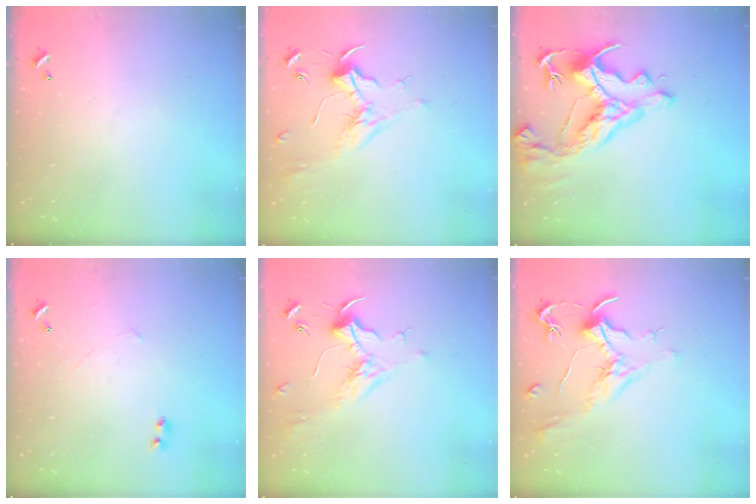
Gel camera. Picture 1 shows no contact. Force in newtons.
{"total": 1.8, "press": 1.7, "slide": 0.7}
{"total": 10.7, "press": 10.5, "slide": 2.2}
{"total": 2.3, "press": 2.3, "slide": 0.3}
{"total": 2.0, "press": 1.9, "slide": 0.6}
{"total": 2.1, "press": 2.0, "slide": 0.8}